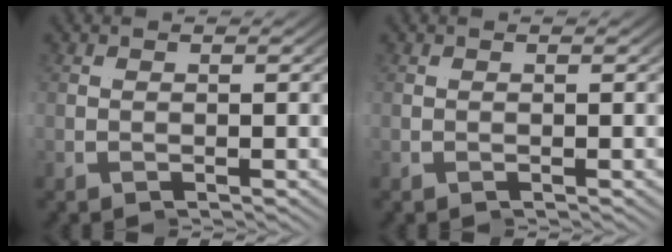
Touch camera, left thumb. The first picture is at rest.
{"total": 0.0}